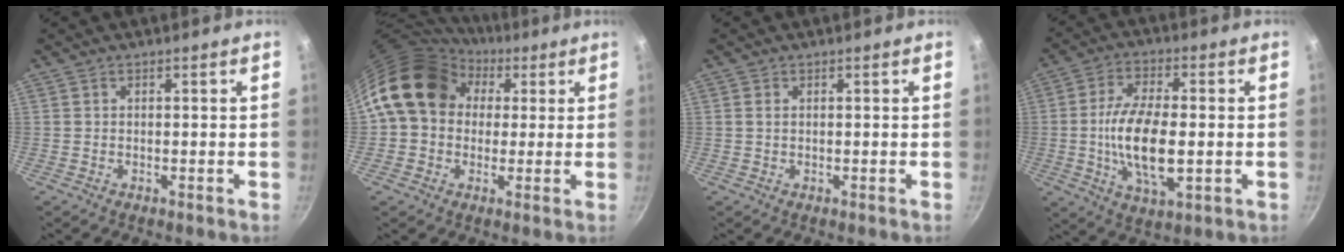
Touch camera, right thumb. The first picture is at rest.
{"total": 15.7, "force": [4.2, 12.6, 8.3], "torque": [-0.116, 0.026, 0.061]}
{"total": 0.9, "force": [0.3, 0.6, 0.6], "torque": [-0.011, 0.002, 0.005]}
{"total": 13.8, "force": [-1.2, 6.1, 12.3], "torque": [-0.231, 0.001, -0.026]}